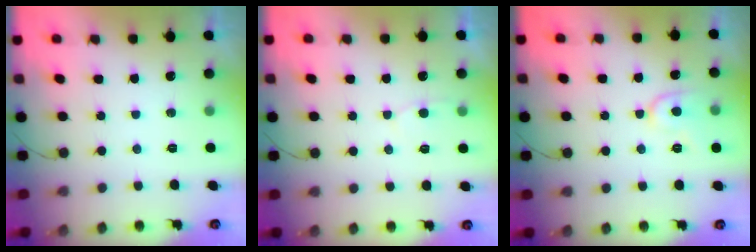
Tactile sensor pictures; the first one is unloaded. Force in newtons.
{"total": 5.1, "press": 5.0, "slide": 0.2}
{"total": 7.8, "press": 7.7, "slide": 0.8}